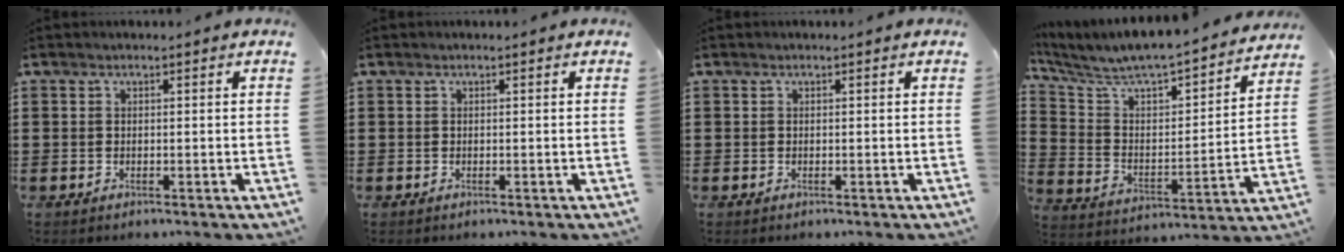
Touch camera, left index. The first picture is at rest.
{"total": 0.0}
{"total": 0.0}
{"total": 5.7, "force": [5.3, 0.8, 2.0], "torque": [-0.072, -0.057, 0.081]}